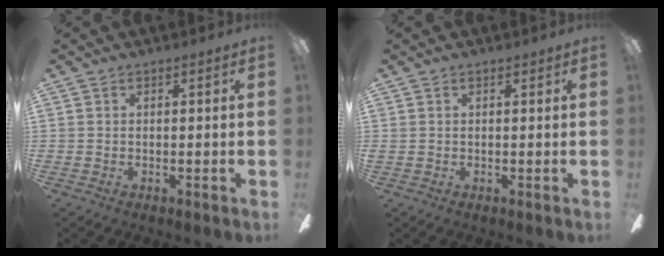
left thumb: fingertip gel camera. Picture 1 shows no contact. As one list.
[{"total": 0.6, "force": [0.3, 0.4, 0.1], "torque": [-0.003, 0.004, 0.005]}]